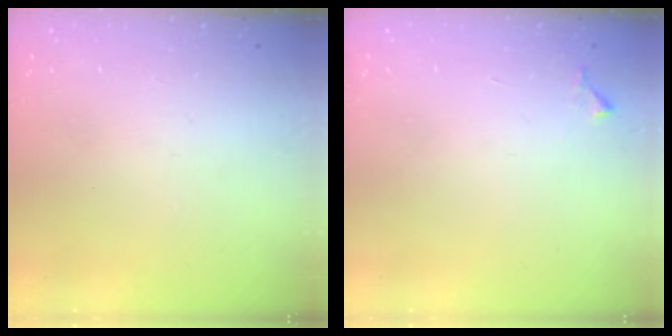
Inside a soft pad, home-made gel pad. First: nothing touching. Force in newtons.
{"total": 4.4, "press": 4.4, "slide": 0.7}